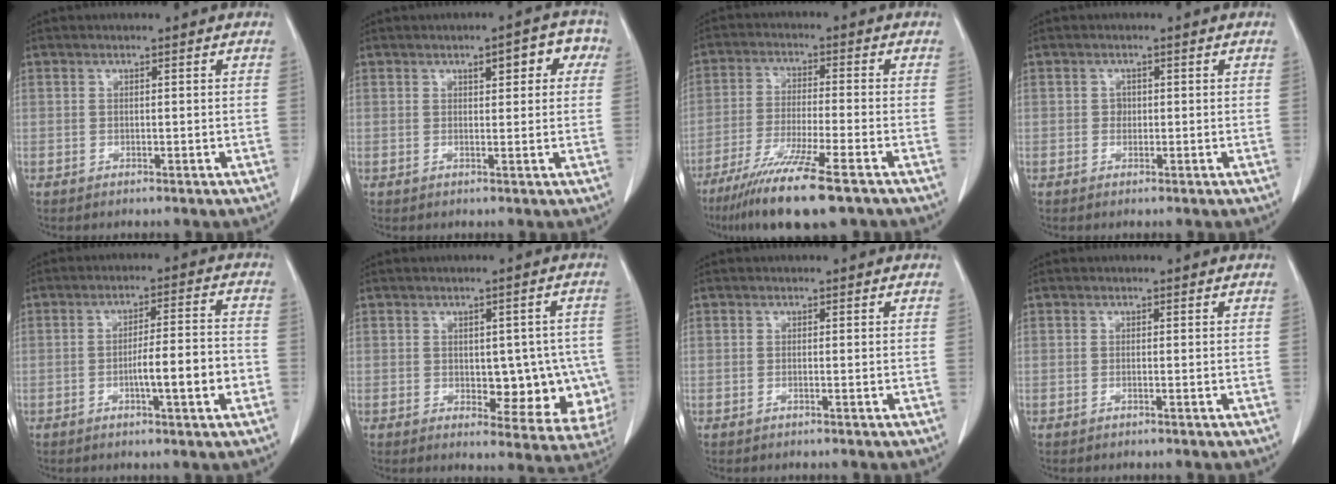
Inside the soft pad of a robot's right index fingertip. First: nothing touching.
{"total": 5.1, "force": [2.0, 1.7, 4.4], "torque": [-0.048, 0.018, 0.018]}
{"total": 13.0, "force": [-8.8, 0.4, 9.6], "torque": [-0.174, -0.040, -0.150]}
{"total": 1.0, "force": [0.0, 0.9, 0.4], "torque": [-0.002, 0.003, 0.000]}
{"total": 7.9, "force": [-2.5, 0.5, 7.5], "torque": [-0.117, 0.009, -0.038]}
{"total": 10.1, "force": [-1.1, 5.3, 8.6], "torque": [-0.081, 0.007, 0.000]}
{"total": 0.0}
{"total": 0.0}